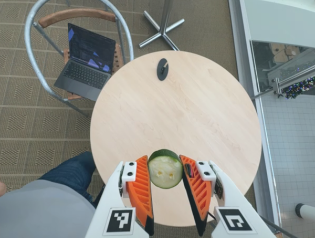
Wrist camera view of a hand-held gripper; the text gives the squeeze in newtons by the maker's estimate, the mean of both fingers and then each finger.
{"total": 8.6, "left": 8.3, "right": 8.9}